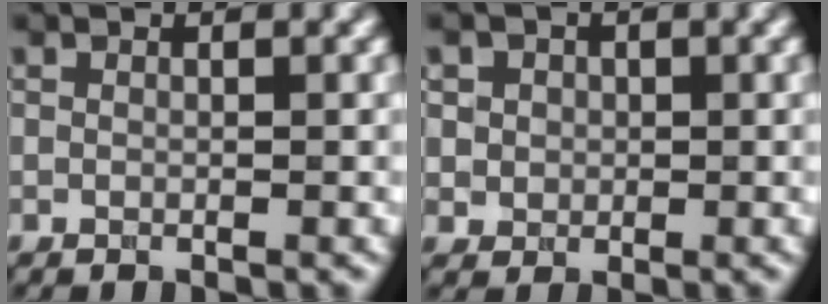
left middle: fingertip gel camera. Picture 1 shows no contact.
{"total": 3.3, "force": [1.2, 2.8, 1.2], "torque": [-0.014, 0.009, 0.016]}